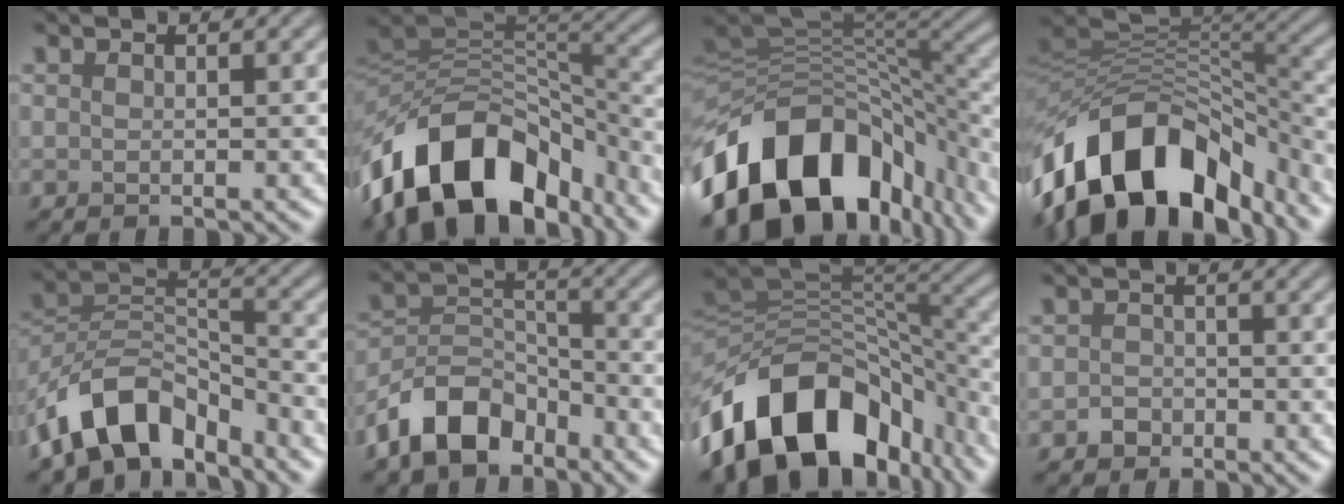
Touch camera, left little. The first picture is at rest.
{"total": 13.9, "force": [-7.8, 8.6, 7.7], "torque": [-0.133, 0.018, -0.139]}
{"total": 15.8, "force": [-7.0, 10.2, 9.7], "torque": [-0.183, 0.002, -0.111]}
{"total": 13.9, "force": [-8.0, 8.5, 7.6], "torque": [-0.134, 0.017, -0.139]}
{"total": 9.3, "force": [-6.6, 4.7, 4.5], "torque": [-0.061, 0.001, -0.133]}
{"total": 7.5, "force": [-5.1, 4.3, 3.5], "torque": [-0.055, 0.002, -0.110]}
{"total": 15.3, "force": [-7.5, 10.1, 8.7], "torque": [-0.159, 0.001, -0.120]}
{"total": 1.5, "force": [-0.9, 1.2, 0.4], "torque": [0.001, 0.003, -0.018]}